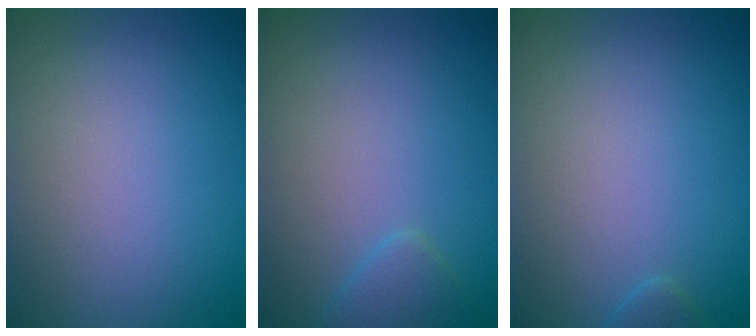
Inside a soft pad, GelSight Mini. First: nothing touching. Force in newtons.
{"total": 1.5, "press": 1.5, "slide": 0.1}
{"total": 0.8, "press": 0.8, "slide": 0.0}